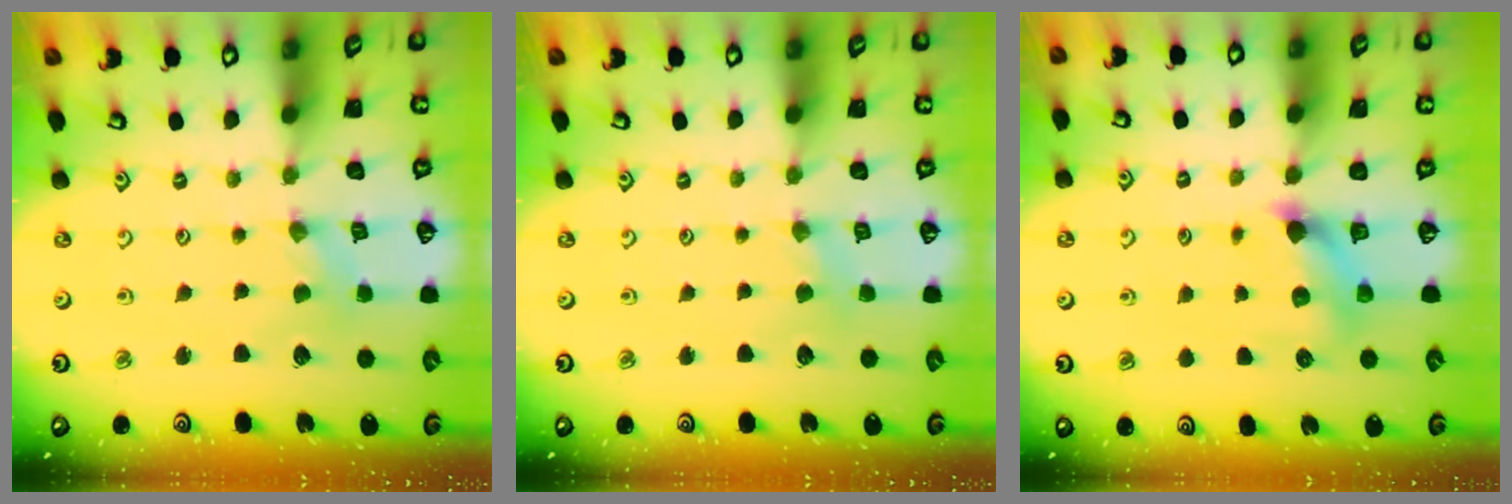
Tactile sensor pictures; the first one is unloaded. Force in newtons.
{"total": 2.2, "press": 2.2, "slide": 0.4}
{"total": 7.0, "press": 7.0, "slide": 0.6}